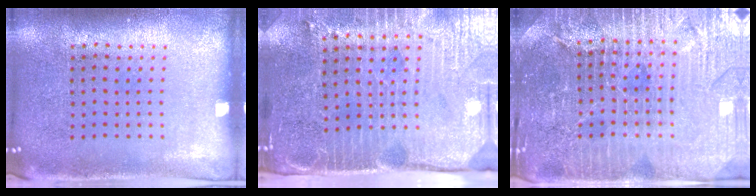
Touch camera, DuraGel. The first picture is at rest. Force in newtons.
{"total": 4.4, "press": 3.7, "slide": 2.3}
{"total": 4.8, "press": 4.5, "slide": 1.7}